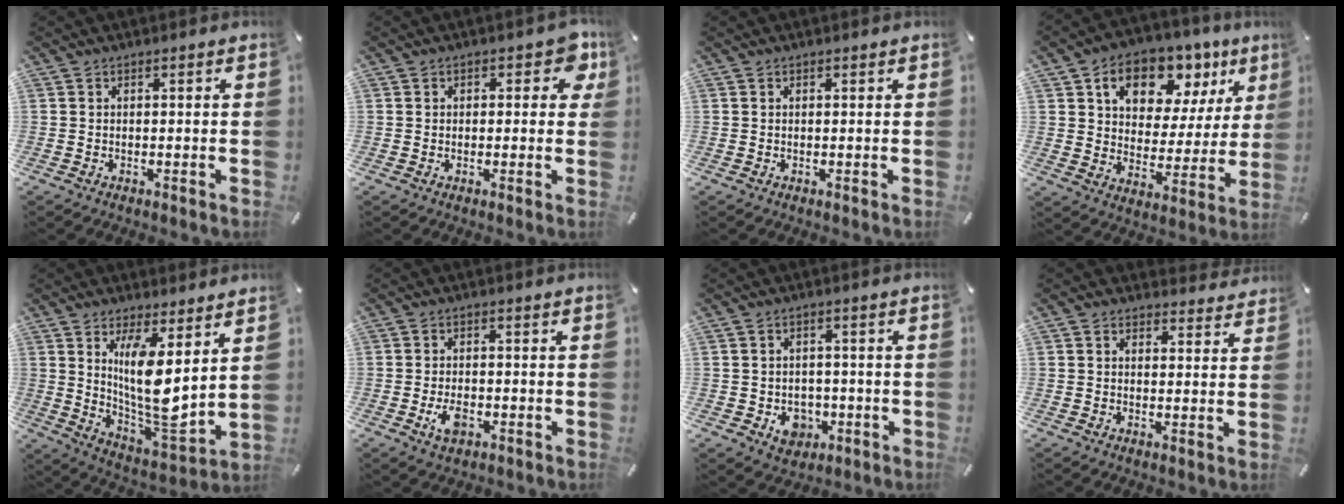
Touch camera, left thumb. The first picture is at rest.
{"total": 5.2, "force": [1.8, 3.2, 3.7], "torque": [-0.027, -0.004, 0.023]}
{"total": 0.0}
{"total": 13.7, "force": [8.1, 9.2, 6.0], "torque": [-0.097, -0.051, 0.144]}
{"total": 13.2, "force": [5.4, 4.7, 11.1], "torque": [-0.216, -0.061, 0.096]}
{"total": 4.3, "force": [-1.5, 2.5, 3.1], "torque": [-0.072, 0.001, -0.029]}
{"total": 6.0, "force": [-1.6, 5.2, 2.5], "torque": [-0.024, 0.004, -0.027]}
{"total": 2.4, "force": [1.8, 1.6, 0.4], "torque": [0.003, -0.011, 0.029]}